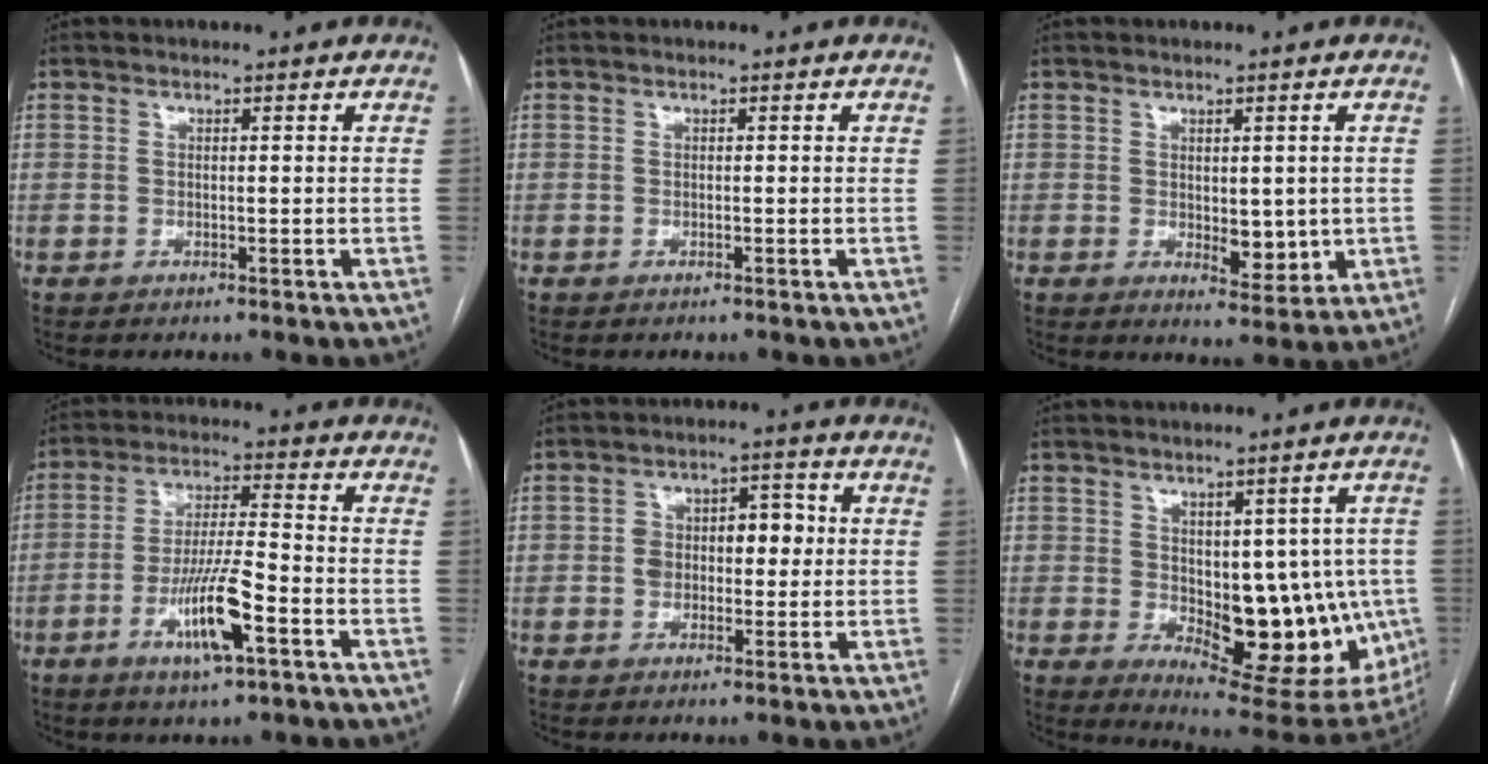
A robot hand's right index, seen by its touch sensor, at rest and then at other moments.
{"total": 0.0}
{"total": 5.1, "force": [-0.2, 2.6, 4.4], "torque": [-0.058, -0.010, 0.009]}
{"total": 10.8, "force": [-4.6, 1.3, 9.6], "torque": [-0.183, -0.009, -0.081]}
{"total": 7.1, "force": [0.5, 4.2, 5.7], "torque": [-0.088, 0.031, 0.011]}
{"total": 16.6, "force": [-1.8, 8.0, 14.5], "torque": [-0.160, -0.001, 0.002]}